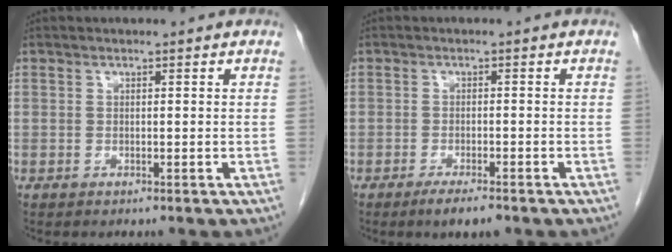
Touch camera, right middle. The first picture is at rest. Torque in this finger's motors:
{"motor_torque": [0.85, -0.63, 0.28, 0.05]}